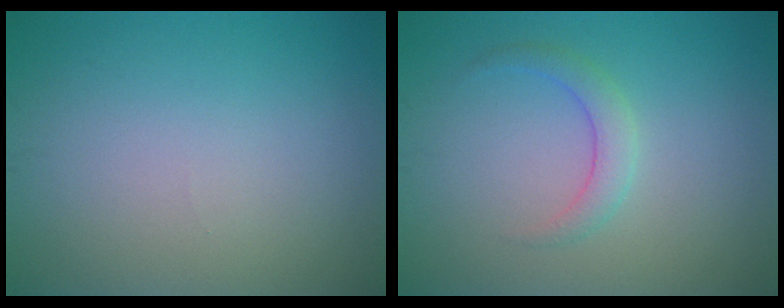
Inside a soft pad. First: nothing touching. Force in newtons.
{"total": 2.0, "press": 2.0, "slide": 0.1}